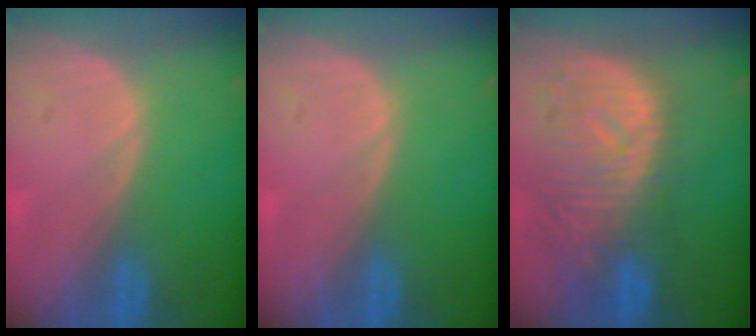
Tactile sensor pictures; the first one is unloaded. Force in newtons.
{"total": 0.0}
{"total": 11.5, "press": 10.0, "slide": 5.7}